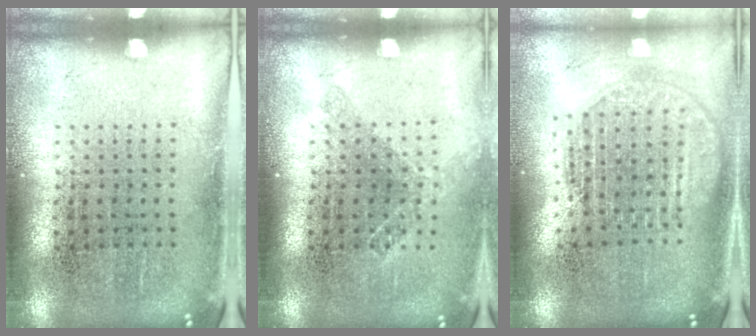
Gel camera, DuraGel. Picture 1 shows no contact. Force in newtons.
{"total": 1.2, "press": 0.9, "slide": 0.7}
{"total": 1.8, "press": 1.5, "slide": 1.0}